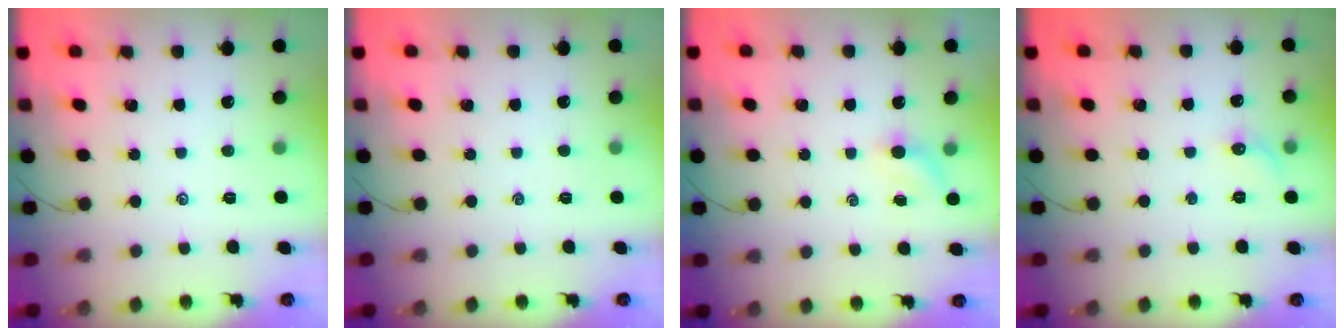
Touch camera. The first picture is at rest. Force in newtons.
{"total": 0.0}
{"total": 2.4, "press": 2.3, "slide": 0.7}
{"total": 5.3, "press": 5.0, "slide": 1.8}